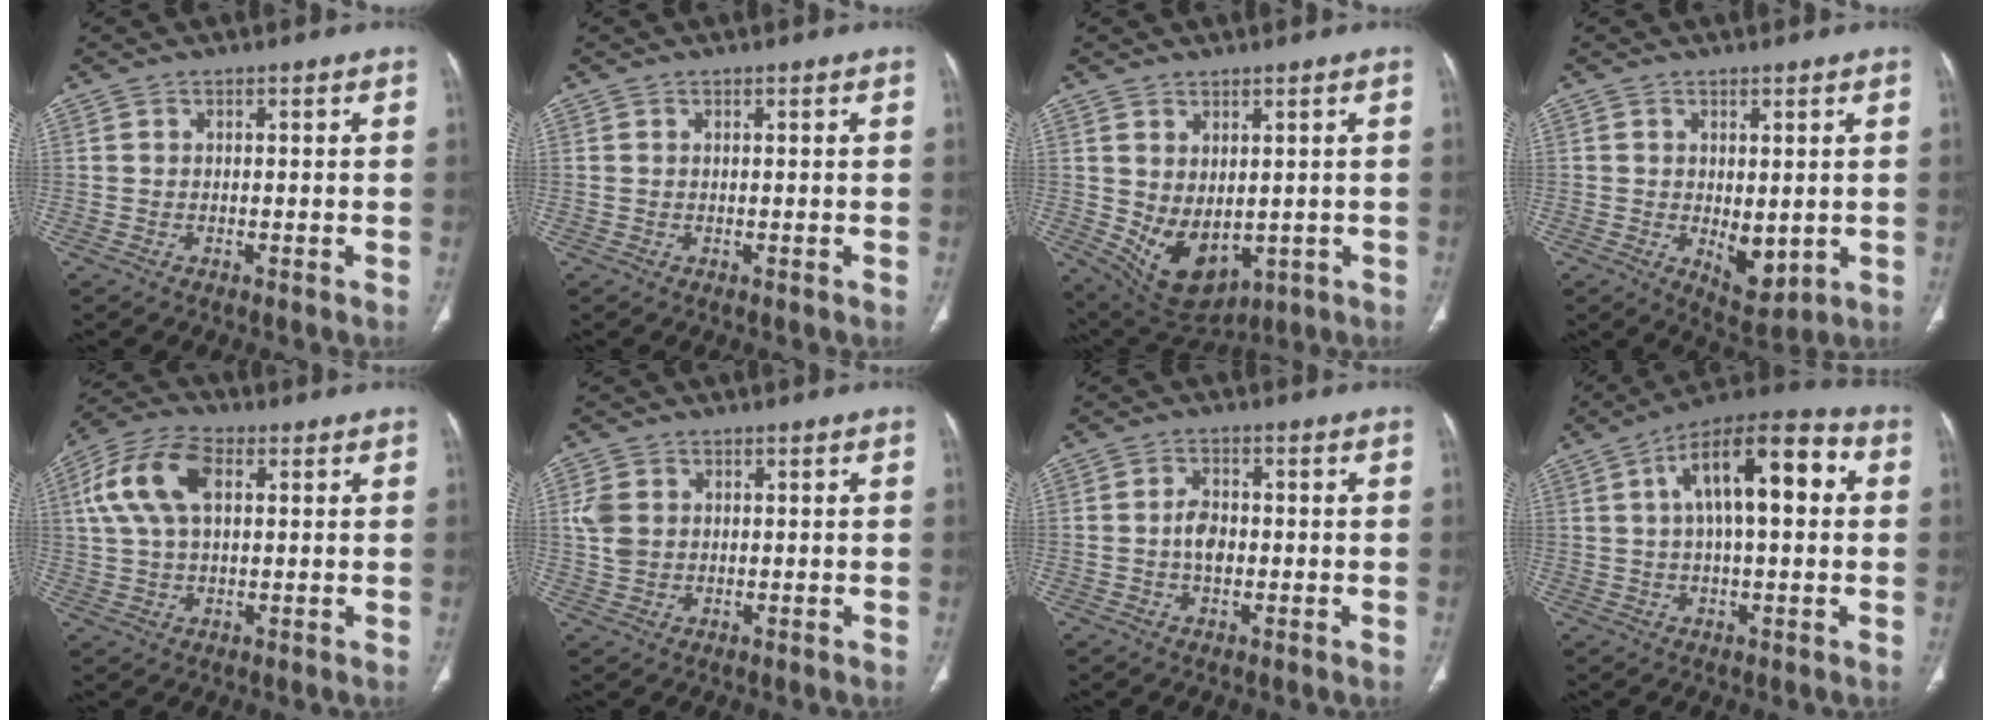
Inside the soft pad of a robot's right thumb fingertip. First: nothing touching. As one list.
[{"total": 0.0}, {"total": 9.9, "force": [-0.7, 6.2, 7.6], "torque": [-0.112, -0.009, 0.024]}, {"total": 6.2, "force": [-0.7, 3.4, 5.2], "torque": [-0.058, -0.017, 0.006]}, {"total": 12.4, "force": [3.2, 7.4, 9.4], "torque": [-0.192, 0.022, 0.056]}, {"total": 4.6, "force": [0.8, 3.6, 2.7], "torque": [-0.053, 0.001, 0.020]}, {"total": 4.0, "force": [-0.4, 2.6, 3.0], "torque": [-0.049, 0.008, -0.012]}, {"total": 16.5, "force": [3.6, 6.6, 14.7], "torque": [-0.220, 0.029, 0.049]}]